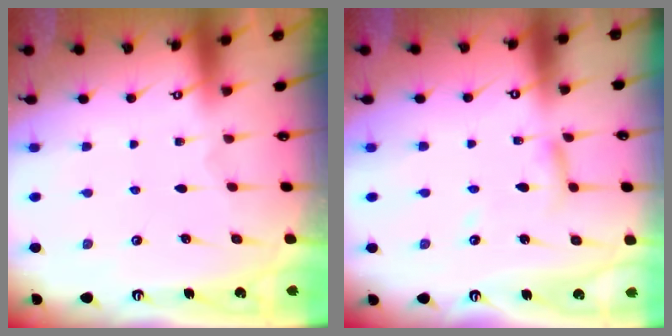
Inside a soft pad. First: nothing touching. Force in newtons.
{"total": 5.0, "press": 5.0, "slide": 0.4}